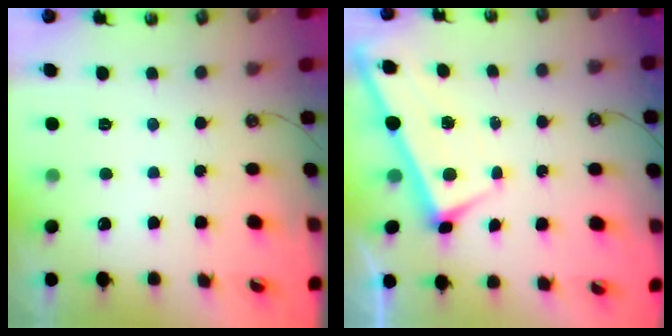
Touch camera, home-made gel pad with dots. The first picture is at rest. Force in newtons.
{"total": 2.9, "press": 2.9, "slide": 0.1}